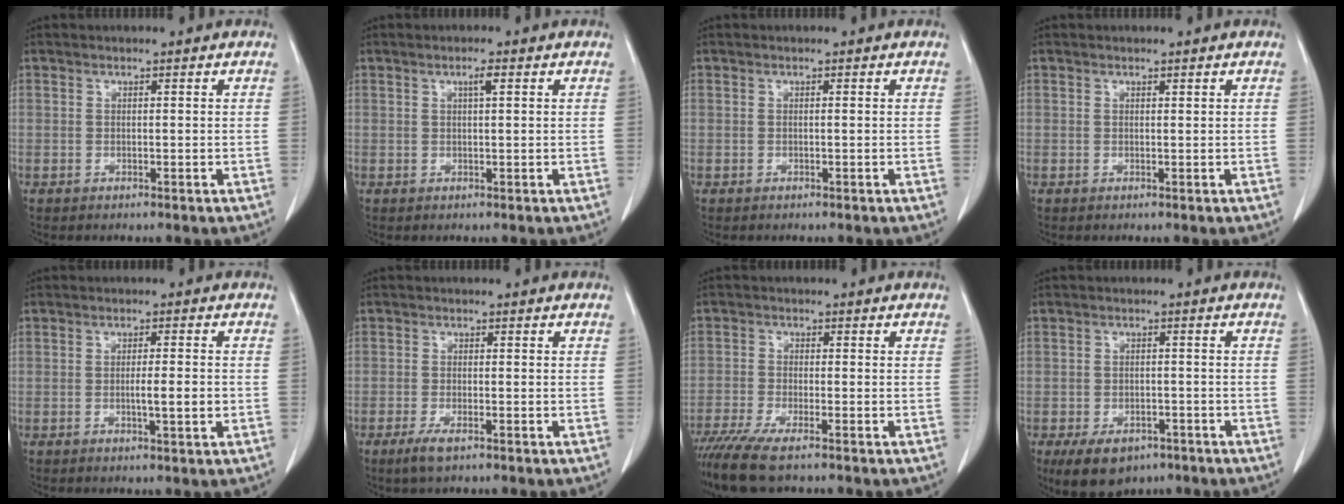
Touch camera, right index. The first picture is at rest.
{"total": 1.6, "force": [0.7, 0.1, 1.4], "torque": [-0.023, 0.001, 0.011]}
{"total": 0.0}
{"total": 0.0}
{"total": 3.3, "force": [-0.6, 0.2, 3.3], "torque": [-0.054, -0.003, -0.009]}
{"total": 2.6, "force": [-1.5, 0.5, 2.0], "torque": [-0.044, -0.004, -0.029]}
{"total": 7.2, "force": [-5.5, 0.5, 4.6], "torque": [-0.080, -0.020, -0.098]}
{"total": 7.7, "force": [-5.1, 4.5, 3.6], "torque": [-0.055, -0.001, -0.073]}